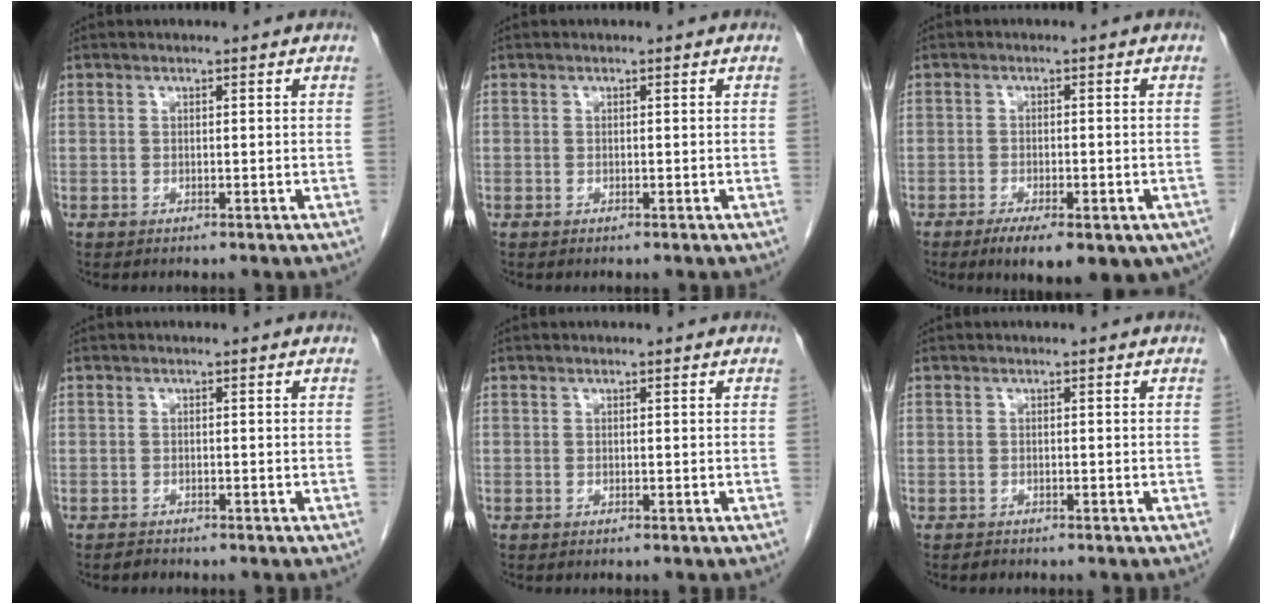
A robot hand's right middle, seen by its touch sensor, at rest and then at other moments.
{"total": 0.0}
{"total": 11.5, "force": [-7.1, 3.9, 8.1], "torque": [-0.091, -0.010, -0.093]}
{"total": 0.8, "force": [-0.8, 0.3, 0.1], "torque": [-0.006, -0.001, -0.015]}
{"total": 0.0}
{"total": 0.5, "force": [-0.5, 0.2, 0.0], "torque": [-0.006, -0.001, -0.010]}